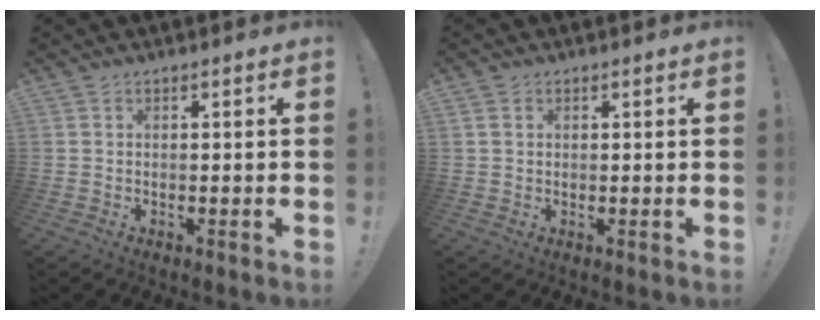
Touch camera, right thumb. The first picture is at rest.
{"total": 1.7, "force": [0.8, 1.4, 0.4], "torque": [-0.001, 0.000, 0.015]}